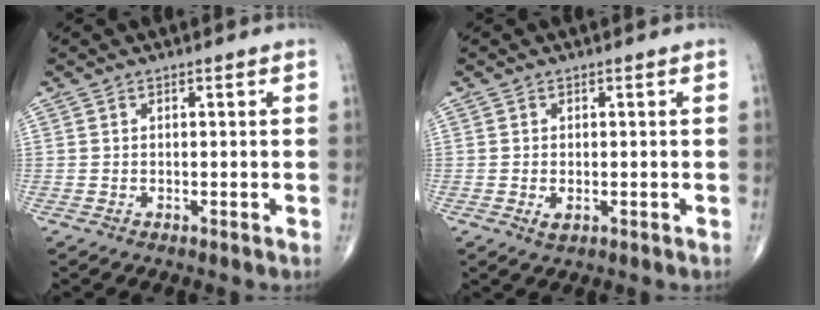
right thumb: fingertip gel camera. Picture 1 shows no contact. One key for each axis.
{"total": 1.6, "fx": -0.3, "fy": 1.0, "fz": 1.3, "tx": -0.025, "ty": -0.004, "tz": -0.004}